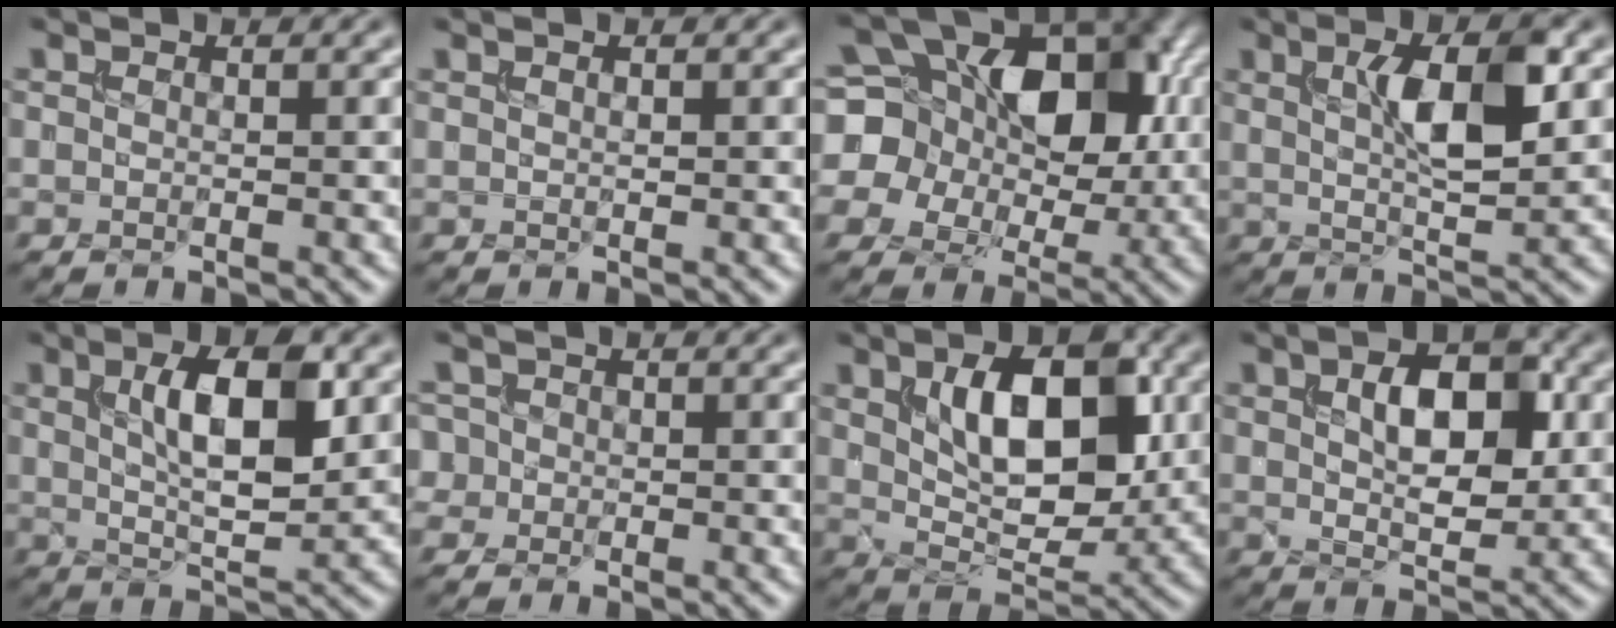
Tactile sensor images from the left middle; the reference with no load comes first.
{"total": 0.5, "force": [0.3, 0.0, 0.4], "torque": [-0.008, 0.001, 0.005]}
{"total": 12.0, "force": [1.5, 9.0, 7.8], "torque": [-0.120, 0.006, 0.017]}
{"total": 5.9, "force": [1.7, 1.5, 5.4], "torque": [-0.095, 0.004, 0.029]}
{"total": 7.0, "force": [2.0, 2.4, 6.3], "torque": [-0.104, 0.004, 0.034]}
{"total": 2.3, "force": [0.4, 2.1, 0.8], "torque": [-0.004, 0.013, -0.005]}
{"total": 8.4, "force": [2.1, 4.4, 6.8], "torque": [-0.112, -0.001, 0.038]}
{"total": 5.8, "force": [1.4, 3.1, 4.7], "torque": [-0.080, 0.004, 0.022]}